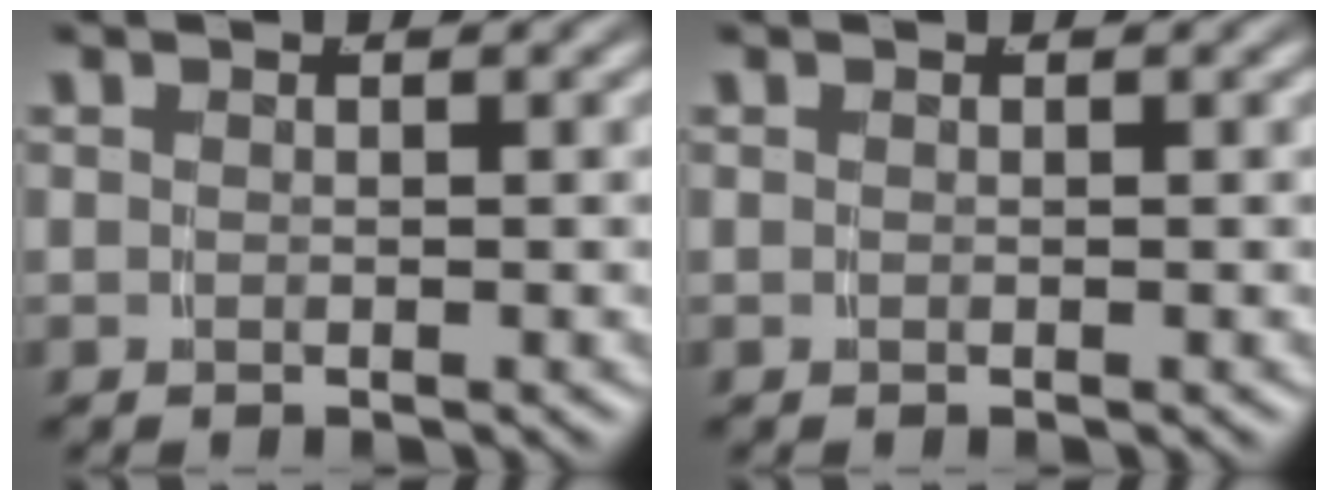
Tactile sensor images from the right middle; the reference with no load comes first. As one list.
[{"total": 0.0}]